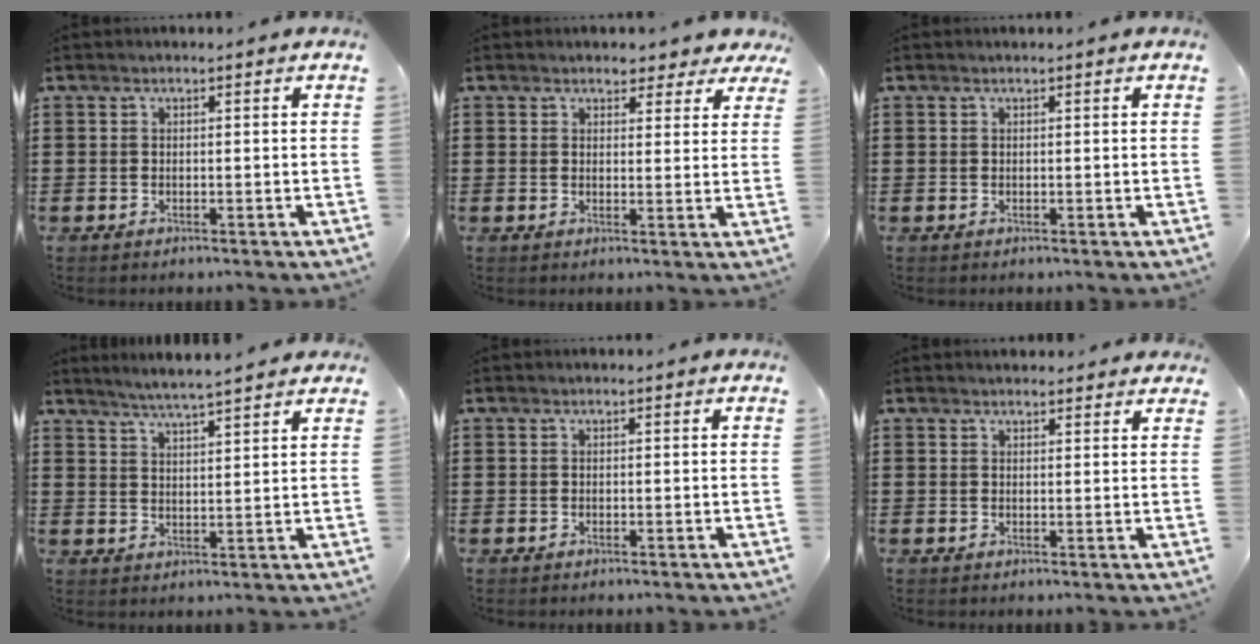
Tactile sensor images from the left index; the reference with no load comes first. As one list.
[{"total": 3.4, "force": [3.0, 1.4, 1.0], "torque": [-0.013, -0.009, 0.050]}, {"total": 0.0}, {"total": 3.9, "force": [3.7, -0.5, 1.1], "torque": [-0.033, -0.017, 0.064]}, {"total": 0.0}, {"total": 1.6, "force": [1.6, 0.3, 0.1], "torque": [-0.005, 0.003, 0.032]}]